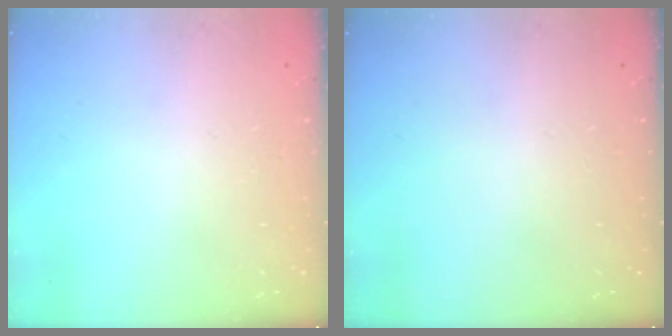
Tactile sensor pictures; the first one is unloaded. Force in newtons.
{"total": 0.0}